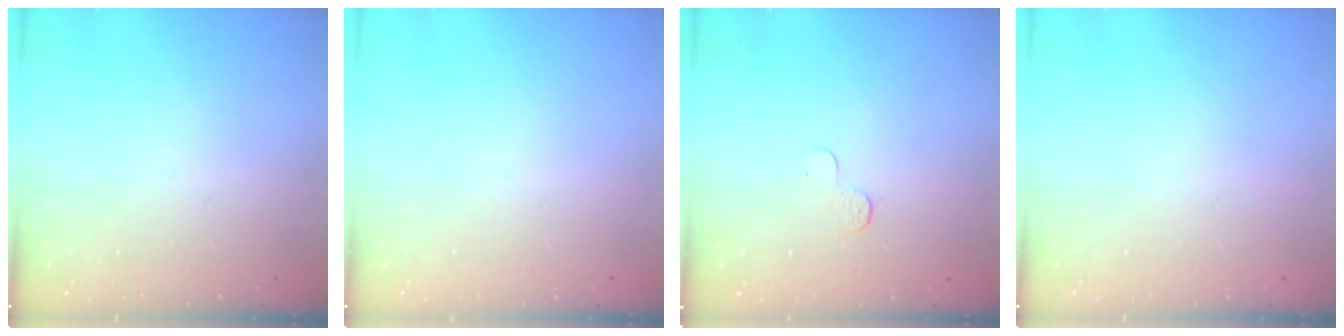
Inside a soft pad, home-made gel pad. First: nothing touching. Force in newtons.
{"total": 0.0}
{"total": 3.9, "press": 3.9, "slide": 0.4}
{"total": 0.0}